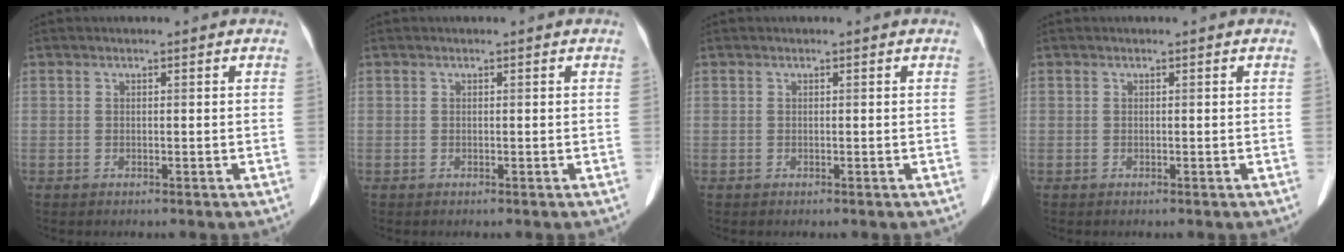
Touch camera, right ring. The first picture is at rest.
{"total": 0.0}
{"total": 0.0}
{"total": 0.0}